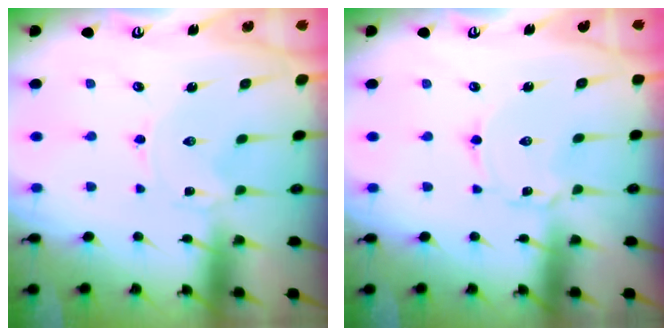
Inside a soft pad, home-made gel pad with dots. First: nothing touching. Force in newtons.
{"total": 1.8, "press": 1.8, "slide": 0.1}